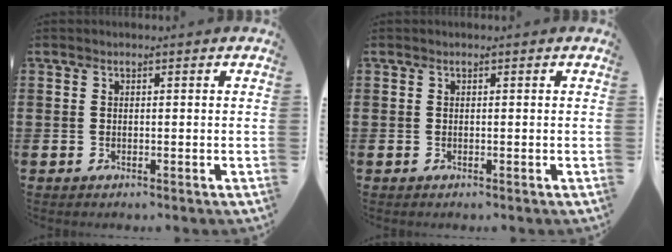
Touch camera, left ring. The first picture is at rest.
{"total": 0.0}